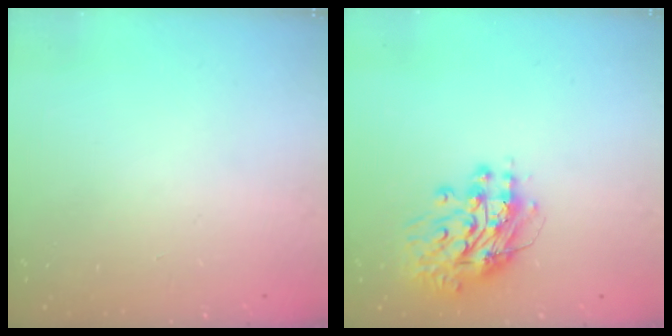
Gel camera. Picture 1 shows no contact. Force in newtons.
{"total": 12.5, "press": 12.4, "slide": 1.2}